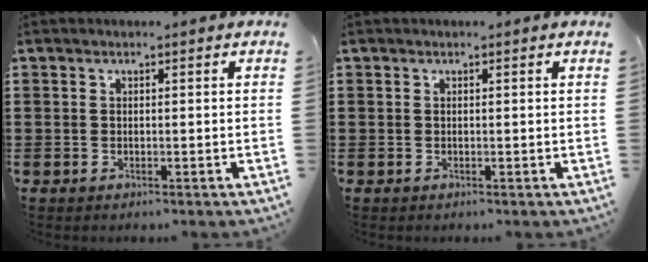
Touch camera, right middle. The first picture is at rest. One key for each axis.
{"total": 0.0}